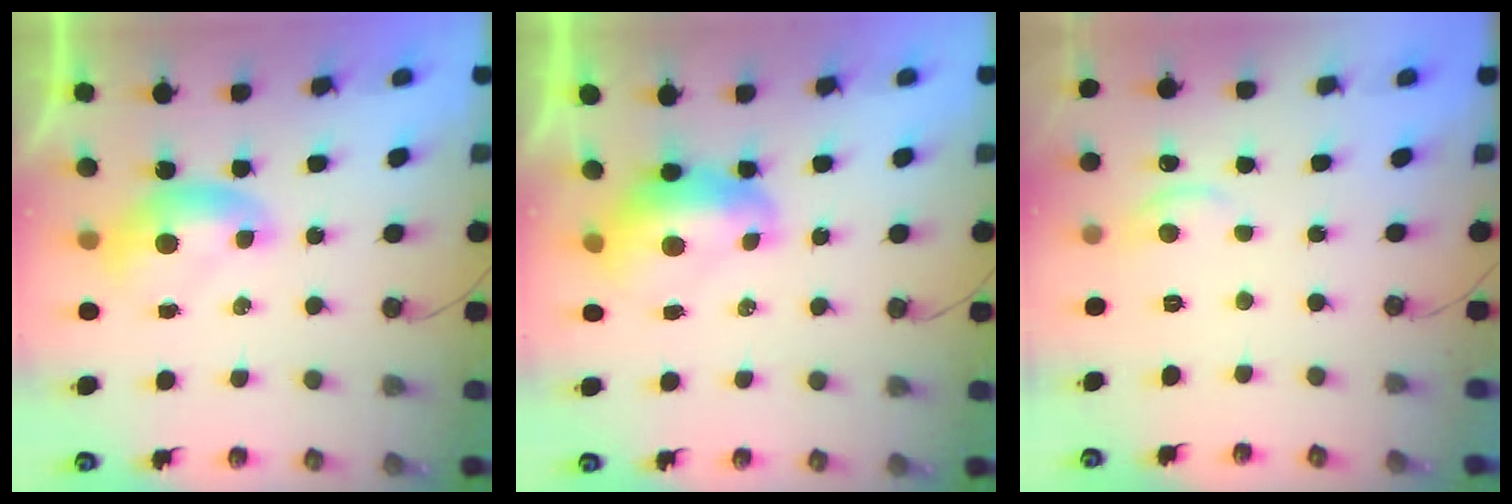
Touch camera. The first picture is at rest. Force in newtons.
{"total": 2.4, "press": 2.2, "slide": 0.8}
{"total": 2.2, "press": 2.0, "slide": 0.9}